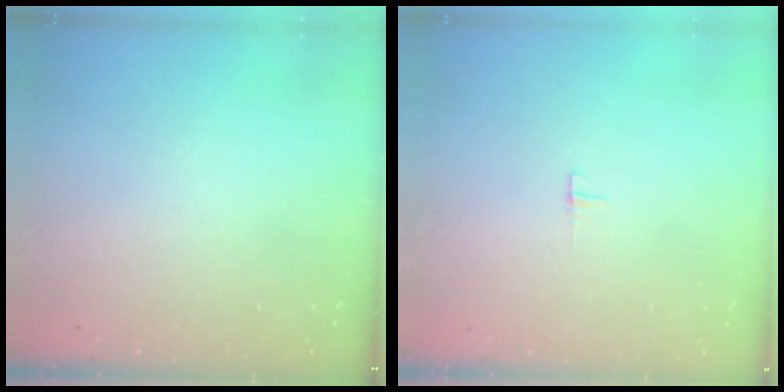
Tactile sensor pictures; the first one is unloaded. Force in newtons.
{"total": 3.6, "press": 3.5, "slide": 0.3}